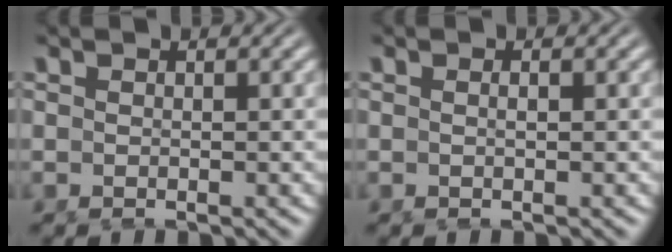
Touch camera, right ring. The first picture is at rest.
{"total": 0.7, "force": [-0.2, -0.4, 0.5], "torque": [-0.010, -0.004, 0.000]}